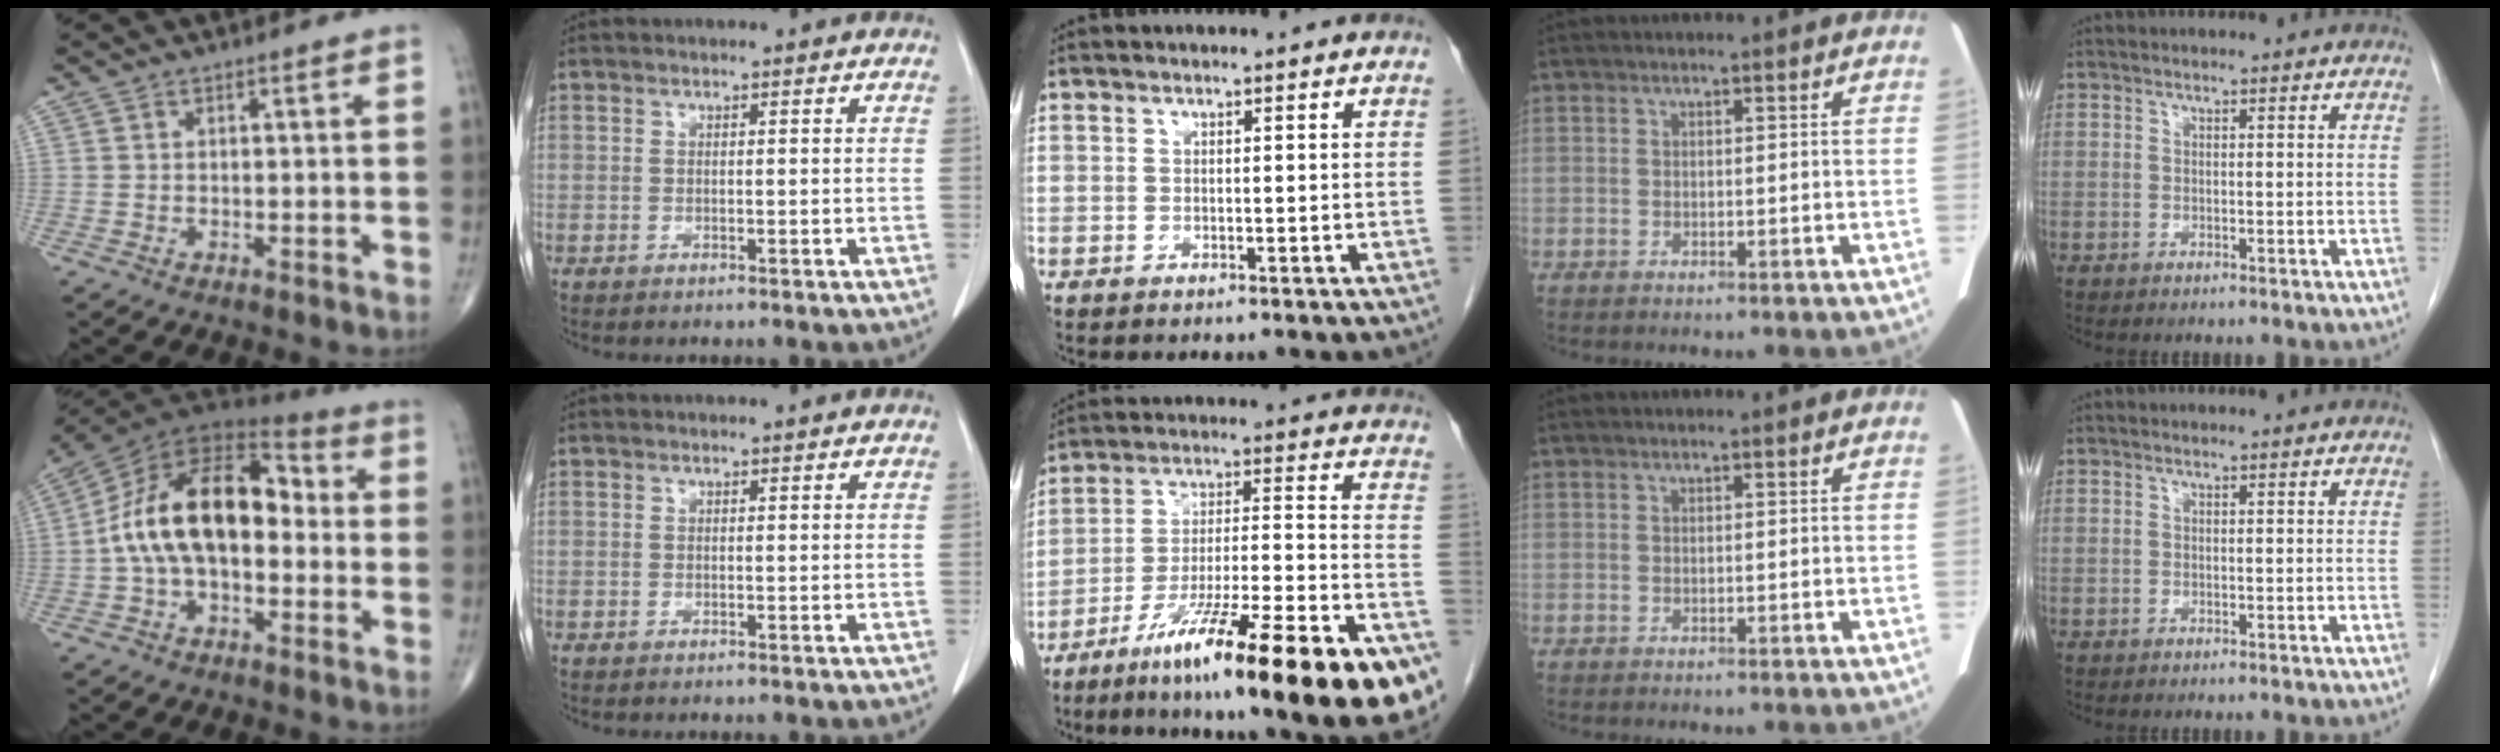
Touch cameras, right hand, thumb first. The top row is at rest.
{"thumb": {"total": 19.5, "force": [-0.4, 11.2, 15.9], "torque": [-0.262, 0.052, -0.017]}, "middle": {"total": 27.1, "force": [-16.3, 2.7, 21.5], "torque": [-0.249, -0.018, -0.264]}}